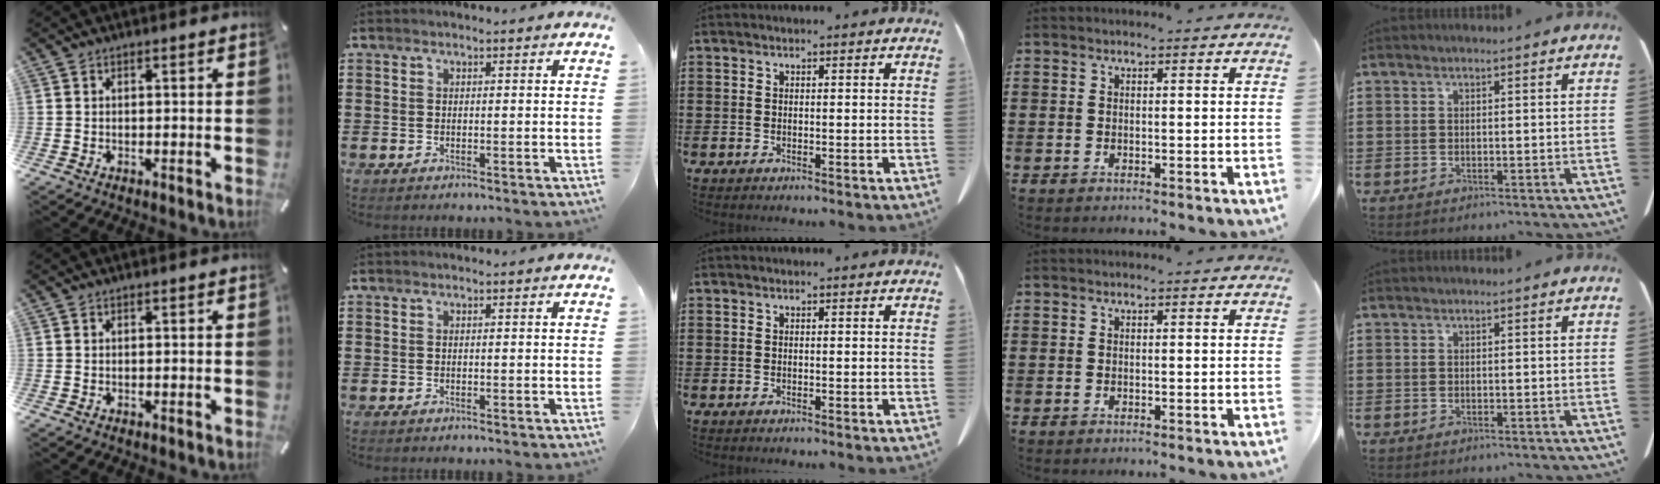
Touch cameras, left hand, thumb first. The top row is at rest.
{}